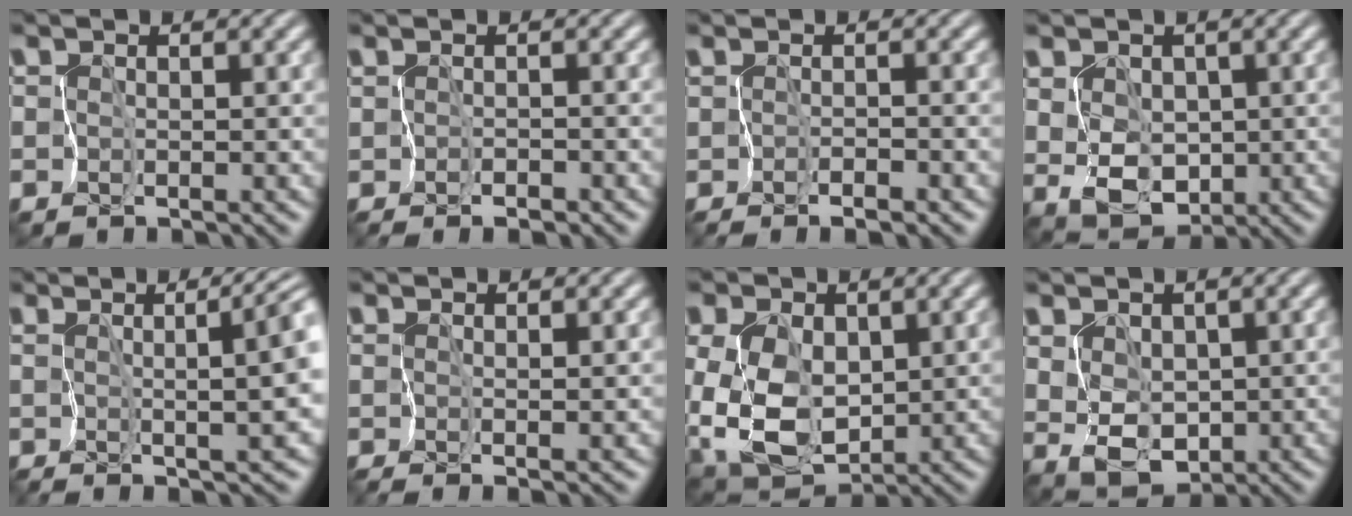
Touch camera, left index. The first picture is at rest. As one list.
[{"total": 0.8, "force": [-0.4, -0.7, 0.0], "torque": [-0.008, -0.001, -0.011]}, {"total": 1.0, "force": [-0.6, -0.8, 0.1], "torque": [-0.014, 0.001, -0.013]}, {"total": 3.6, "force": [0.5, 2.5, 2.5], "torque": [-0.062, -0.011, 0.015]}, {"total": 7.0, "force": [1.2, 2.0, 6.6], "torque": [-0.051, 0.017, 0.009]}, {"total": 1.0, "force": [0.1, -1.0, 0.1], "torque": [-0.013, -0.001, 0.002]}, {"total": 10.0, "force": [-0.1, 6.7, 7.4], "torque": [-0.166, -0.017, 0.004]}, {"total": 3.1, "force": [0.7, 2.0, 2.3], "torque": [-0.060, -0.012, 0.017]}]